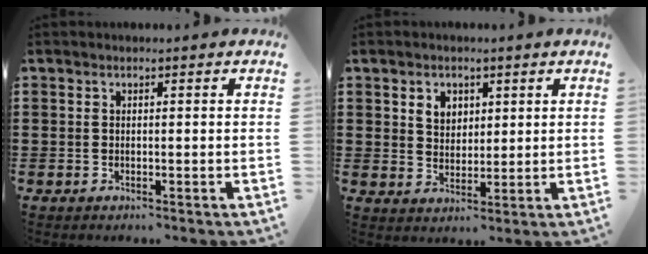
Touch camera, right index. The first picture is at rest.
{"total": 3.3, "force": [1.6, 2.7, 1.2], "torque": [-0.034, 0.011, 0.028]}